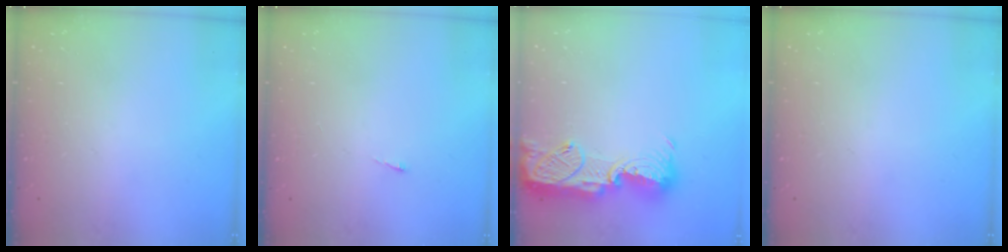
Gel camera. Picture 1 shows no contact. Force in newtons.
{"total": 2.7, "press": 2.7, "slide": 0.4}
{"total": 14.9, "press": 14.9, "slide": 1.0}
{"total": 0.0}